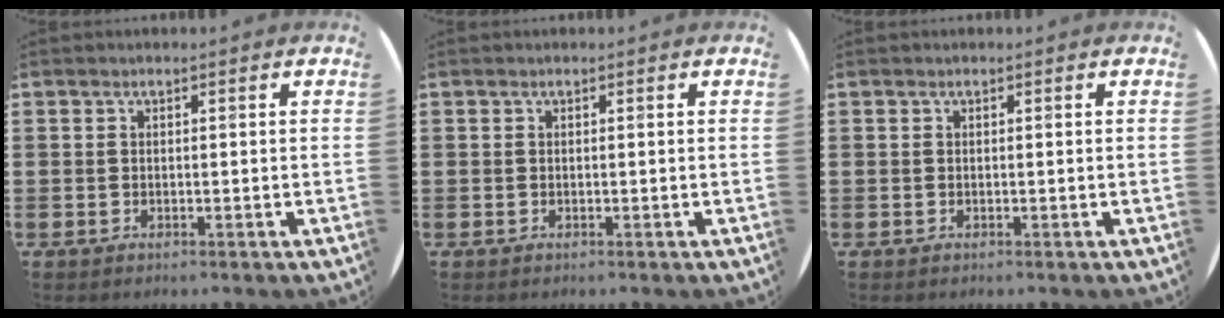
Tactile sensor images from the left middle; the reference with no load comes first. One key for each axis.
{"total": 0.0}
{"total": 0.0}